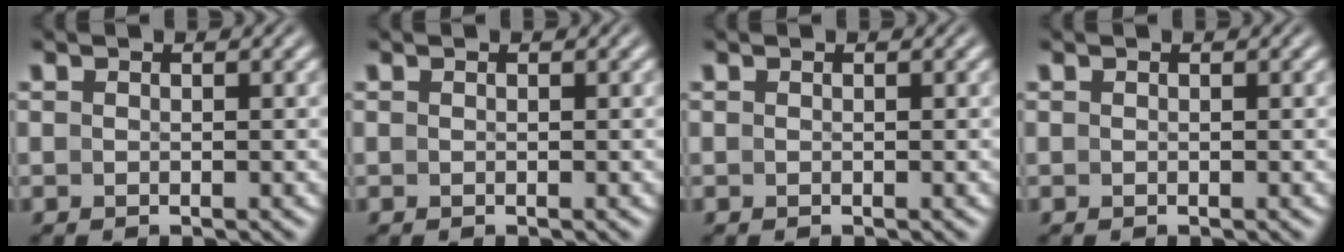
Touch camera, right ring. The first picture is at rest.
{"total": 0.0}
{"total": 0.0}
{"total": 0.0}